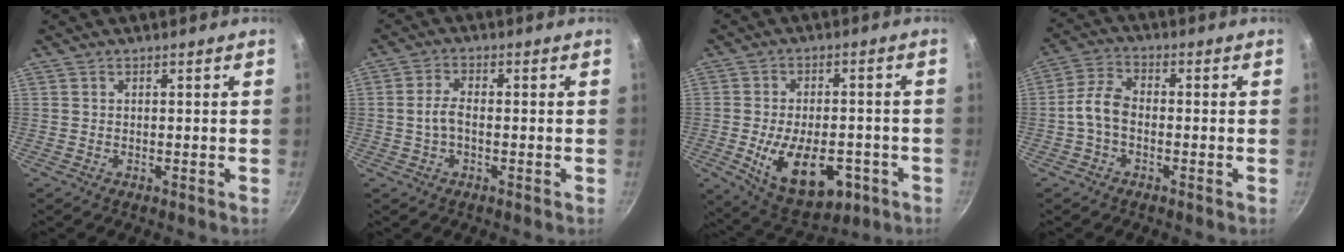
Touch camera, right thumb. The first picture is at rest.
{"total": 4.1, "force": [-0.6, 2.3, 3.3], "torque": [-0.064, 0.018, -0.014]}
{"total": 15.9, "force": [-5.0, 8.9, 12.2], "torque": [-0.170, 0.006, -0.062]}
{"total": 6.0, "force": [-1.3, 3.5, 4.7], "torque": [-0.095, 0.030, -0.037]}